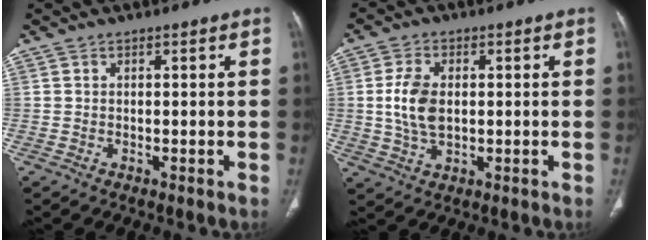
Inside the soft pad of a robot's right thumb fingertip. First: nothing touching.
{"total": 7.7, "force": [0.5, 4.7, 6.1], "torque": [-0.123, -0.001, 0.013]}